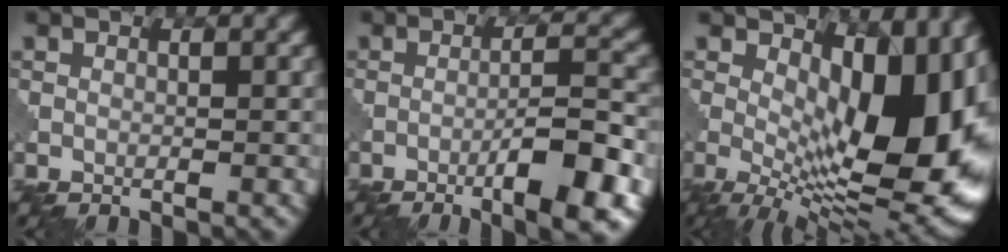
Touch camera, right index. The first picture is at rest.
{"total": 7.6, "force": [-3.7, 1.5, 6.5], "torque": [-0.093, 0.011, -0.056]}
{"total": 14.9, "force": [1.3, 7.2, 13.0], "torque": [-0.160, -0.005, 0.021]}